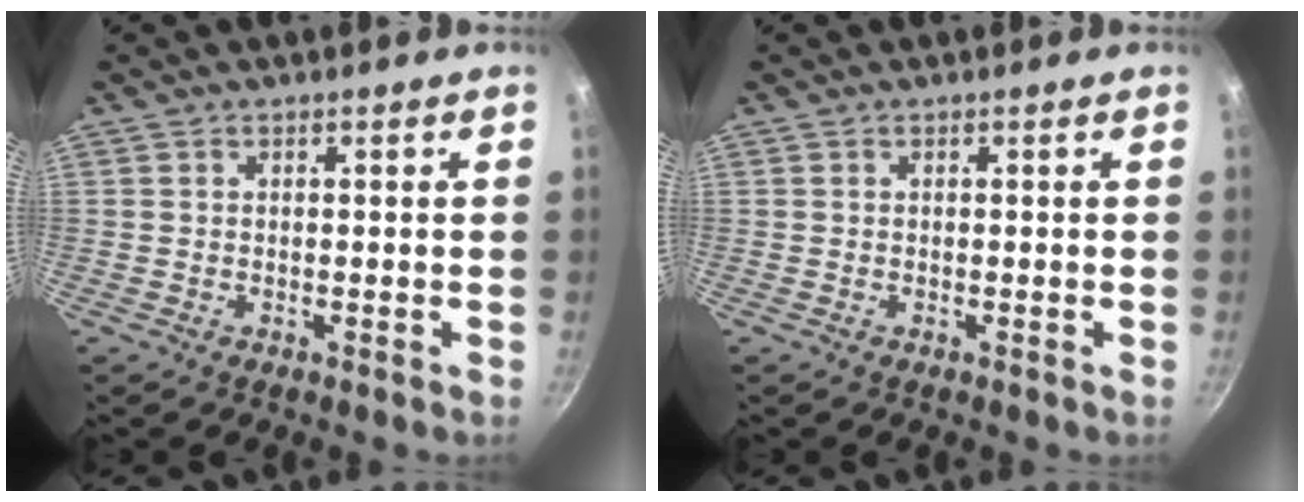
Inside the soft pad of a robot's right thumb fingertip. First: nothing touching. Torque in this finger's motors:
{"motor_torque": [0.00, 0.00, 0.00, 0.00, 0.00]}